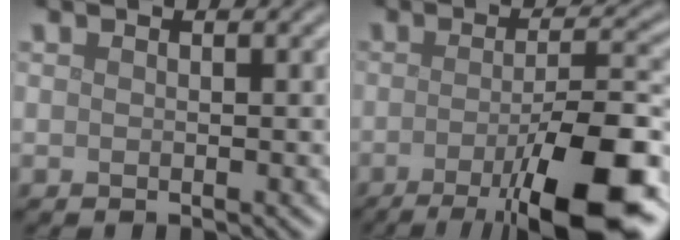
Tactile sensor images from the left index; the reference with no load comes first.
{"total": 12.1, "force": [-5.3, 2.9, 10.5], "torque": [-0.149, -0.007, -0.086]}